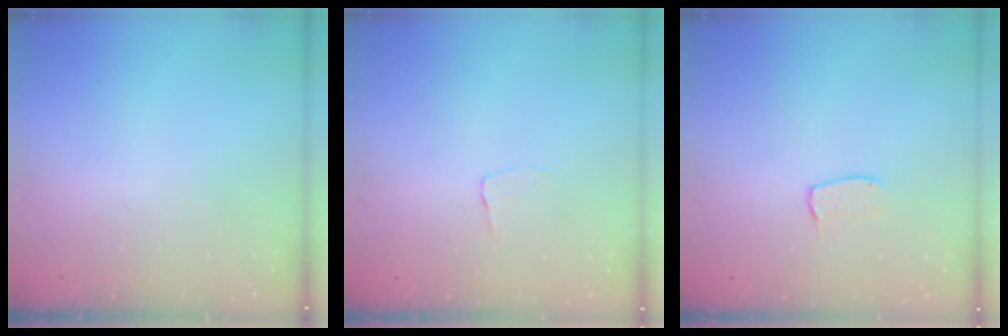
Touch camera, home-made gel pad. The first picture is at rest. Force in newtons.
{"total": 2.9, "press": 2.8, "slide": 0.3}
{"total": 4.0, "press": 4.0, "slide": 0.2}